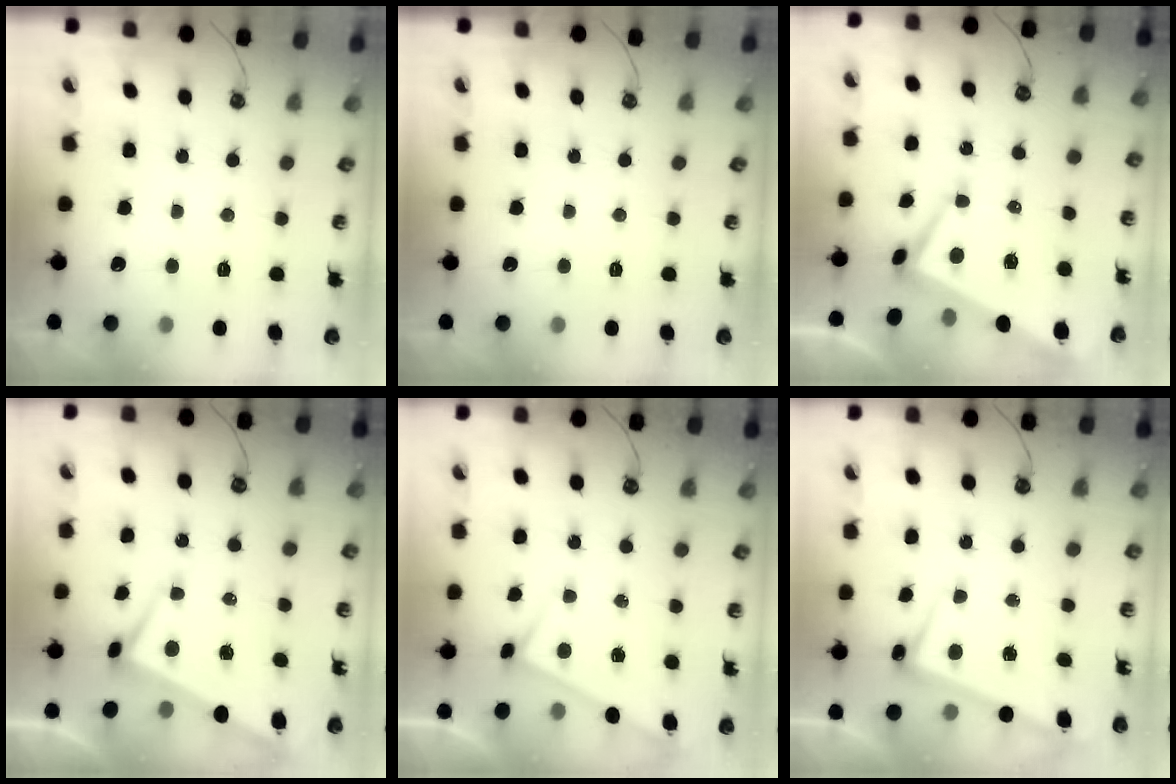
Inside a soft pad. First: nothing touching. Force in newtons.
{"total": 0.0}
{"total": 2.1, "press": 1.9, "slide": 0.9}
{"total": 2.5, "press": 2.3, "slide": 0.9}
{"total": 3.4, "press": 3.4, "slide": 0.3}
{"total": 2.6, "press": 2.4, "slide": 0.9}